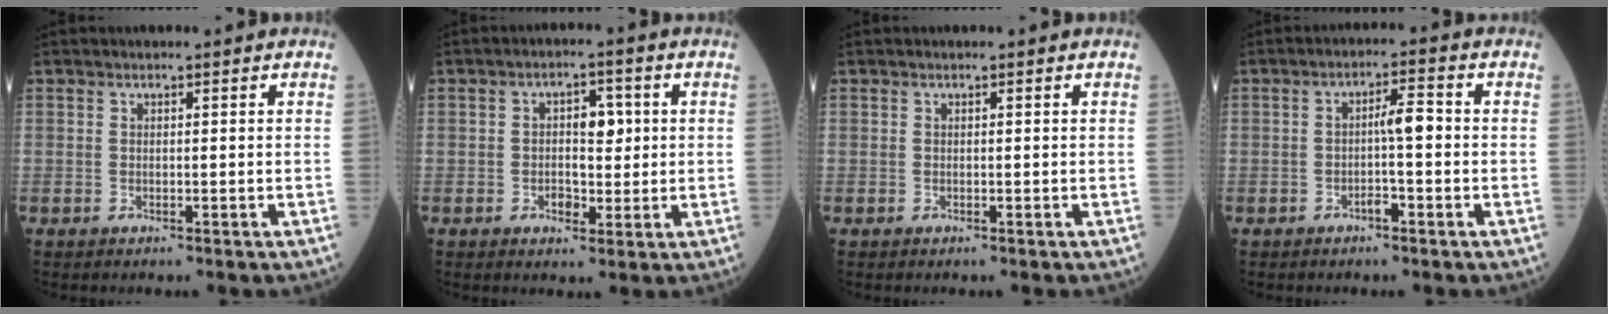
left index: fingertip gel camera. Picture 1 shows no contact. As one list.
[{"total": 4.9, "force": [0.4, 3.0, 3.9], "torque": [-0.058, 0.015, 0.012]}, {"total": 0.0}, {"total": 4.0, "force": [-0.7, 0.8, 3.8], "torque": [-0.060, 0.014, -0.012]}]